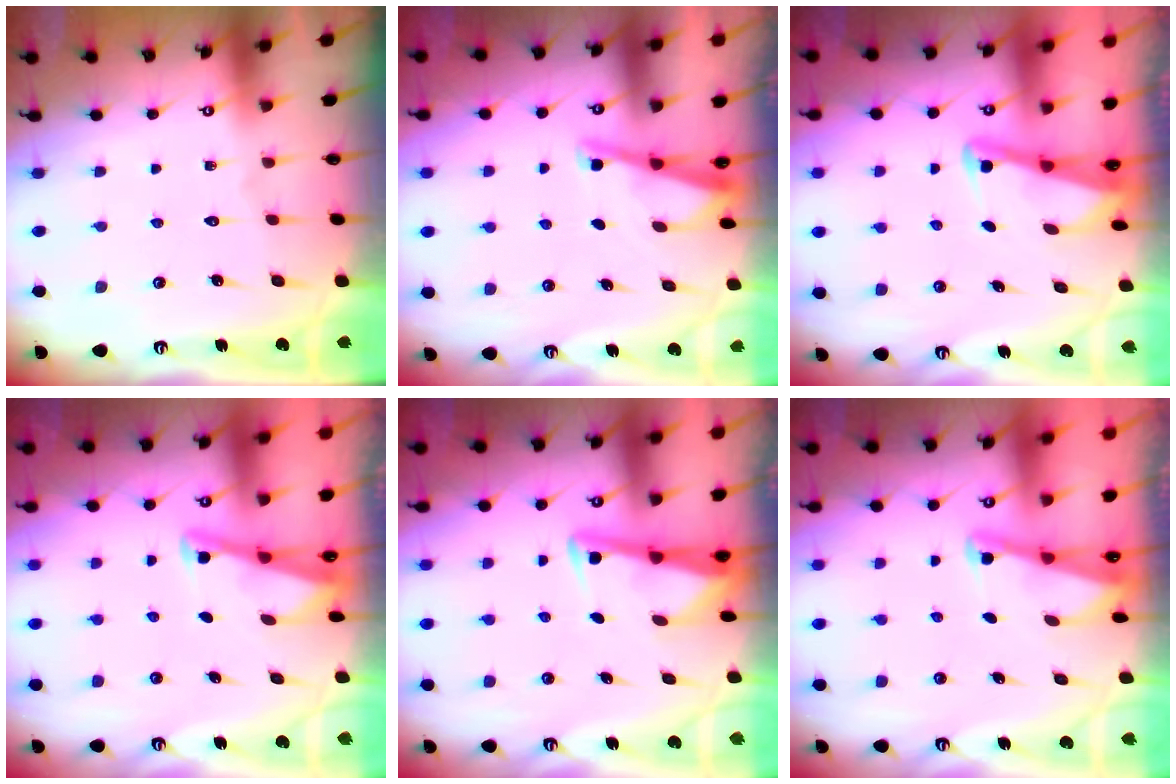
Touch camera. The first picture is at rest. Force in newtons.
{"total": 3.5, "press": 3.4, "slide": 0.4}
{"total": 3.0, "press": 3.0, "slide": 0.4}
{"total": 3.0, "press": 3.0, "slide": 0.3}
{"total": 3.1, "press": 3.1, "slide": 0.3}
{"total": 1.9, "press": 1.9, "slide": 0.4}